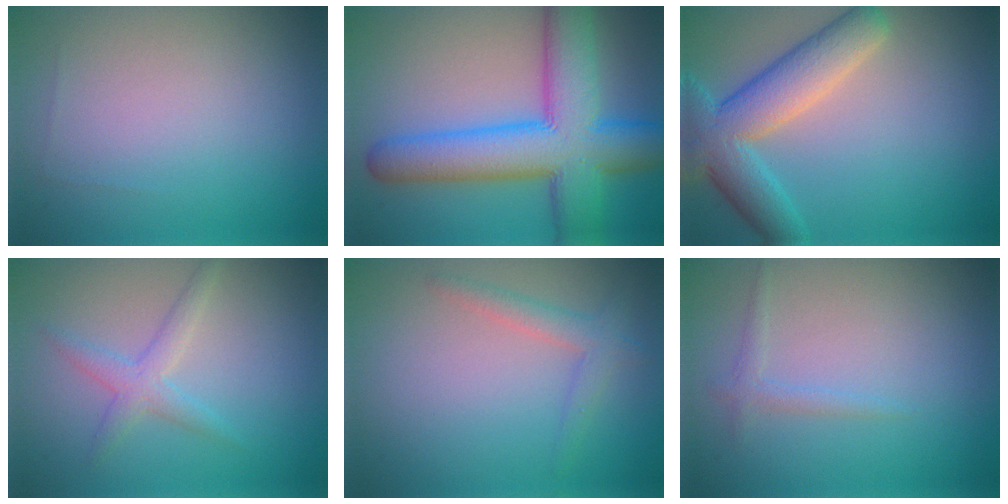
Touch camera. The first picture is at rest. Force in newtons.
{"total": 11.5, "press": 11.5, "slide": 0.4}
{"total": 6.8, "press": 6.8, "slide": 0.4}
{"total": 2.2, "press": 2.2, "slide": 0.1}
{"total": 2.1, "press": 2.1, "slide": 0.1}
{"total": 1.1, "press": 1.1, "slide": 0.1}